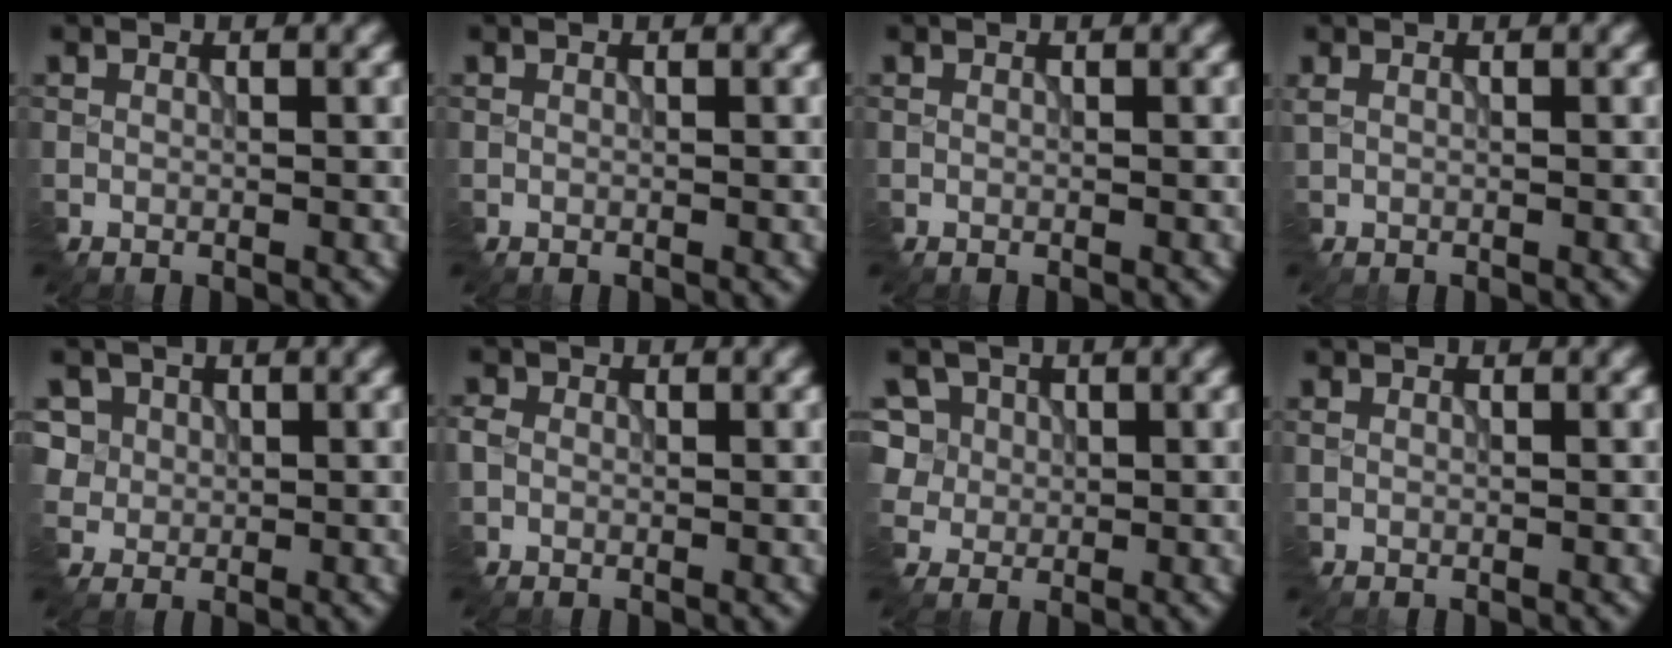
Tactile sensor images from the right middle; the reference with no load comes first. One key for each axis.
{"total": 0.0}
{"total": 0.0}
{"total": 0.9, "fx": 0.4, "fy": 0.4, "fz": 0.6, "tx": -0.018, "ty": 0.000, "tz": 0.013}
{"total": 3.9, "fx": 1.6, "fy": 3.4, "fz": 1.2, "tx": -0.045, "ty": -0.002, "tz": 0.027}
{"total": 1.6, "fx": -0.2, "fy": 1.4, "fz": 0.7, "tx": -0.018, "ty": 0.000, "tz": -0.008}
{"total": 6.6, "fx": 2.6, "fy": 5.5, "fz": 2.6, "tx": -0.067, "ty": 0.021, "tz": 0.028}
{"total": 0.6, "fx": 0.1, "fy": 0.4, "fz": 0.4, "tx": -0.009, "ty": -0.001, "tz": 0.005}